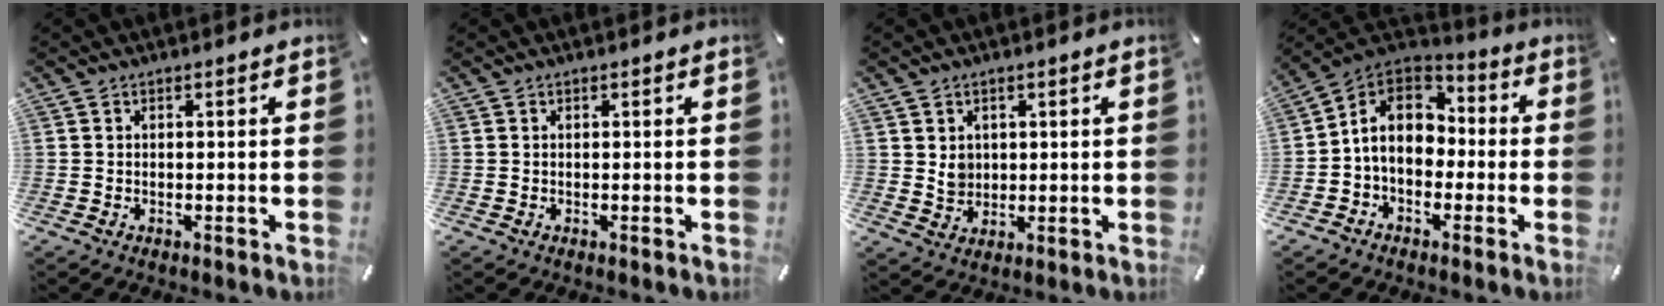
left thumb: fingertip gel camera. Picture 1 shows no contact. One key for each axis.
{"total": 0.0}
{"total": 4.1, "fx": 1.5, "fy": 3.7, "fz": 0.7, "tx": 0.001, "ty": -0.003, "tz": 0.024}
{"total": 10.2, "fx": -1.0, "fy": 8.2, "fz": 5.9, "tx": -0.123, "ty": 0.017, "tz": -0.018}